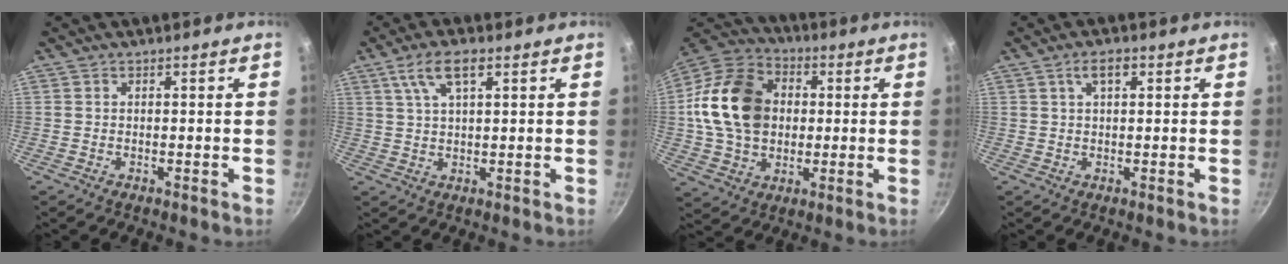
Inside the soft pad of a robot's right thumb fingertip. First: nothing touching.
{"total": 6.6, "force": [3.1, 2.4, 5.3], "torque": [-0.101, 0.003, 0.061]}
{"total": 19.2, "force": [1.6, 14.6, 12.3], "torque": [-0.199, 0.021, 0.021]}
{"total": 3.2, "force": [1.3, 1.4, 2.6], "torque": [-0.043, 0.006, 0.023]}